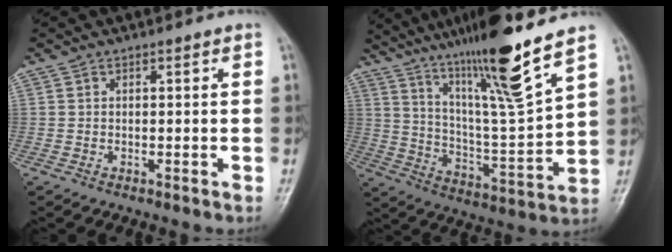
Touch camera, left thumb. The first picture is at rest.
{"total": 19.6, "force": [13.7, 0.3, 14.0], "torque": [-0.219, -0.071, 0.240]}